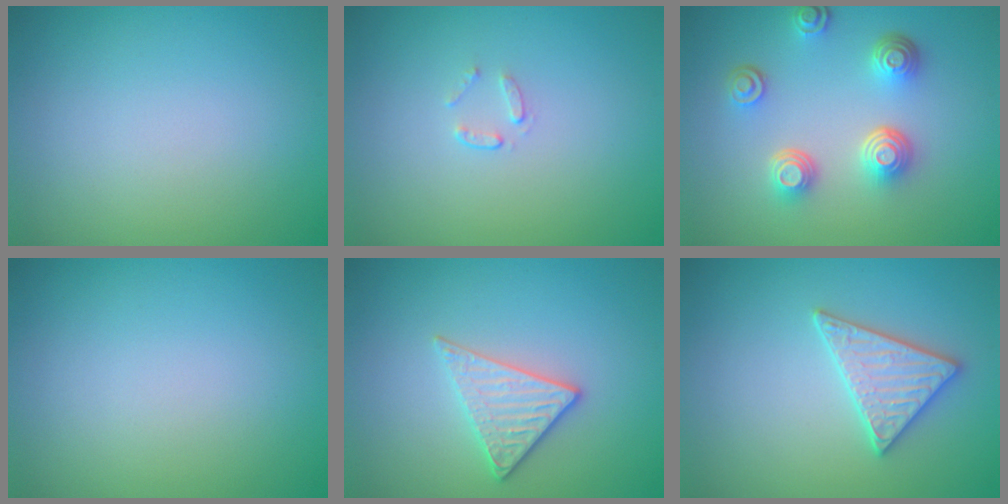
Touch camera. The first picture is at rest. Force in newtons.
{"total": 0.7, "press": 0.4, "slide": 0.6}
{"total": 4.4, "press": 3.4, "slide": 2.8}
{"total": 0.0}
{"total": 2.8, "press": 2.5, "slide": 1.3}
{"total": 3.1, "press": 3.0, "slide": 0.4}